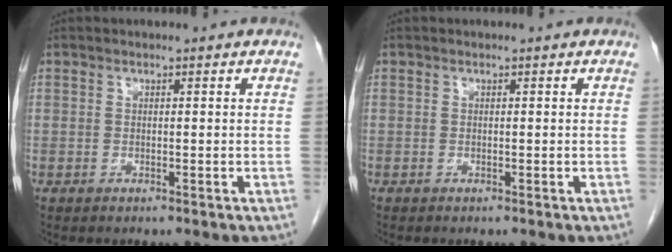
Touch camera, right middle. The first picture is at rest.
{"total": 0.0}